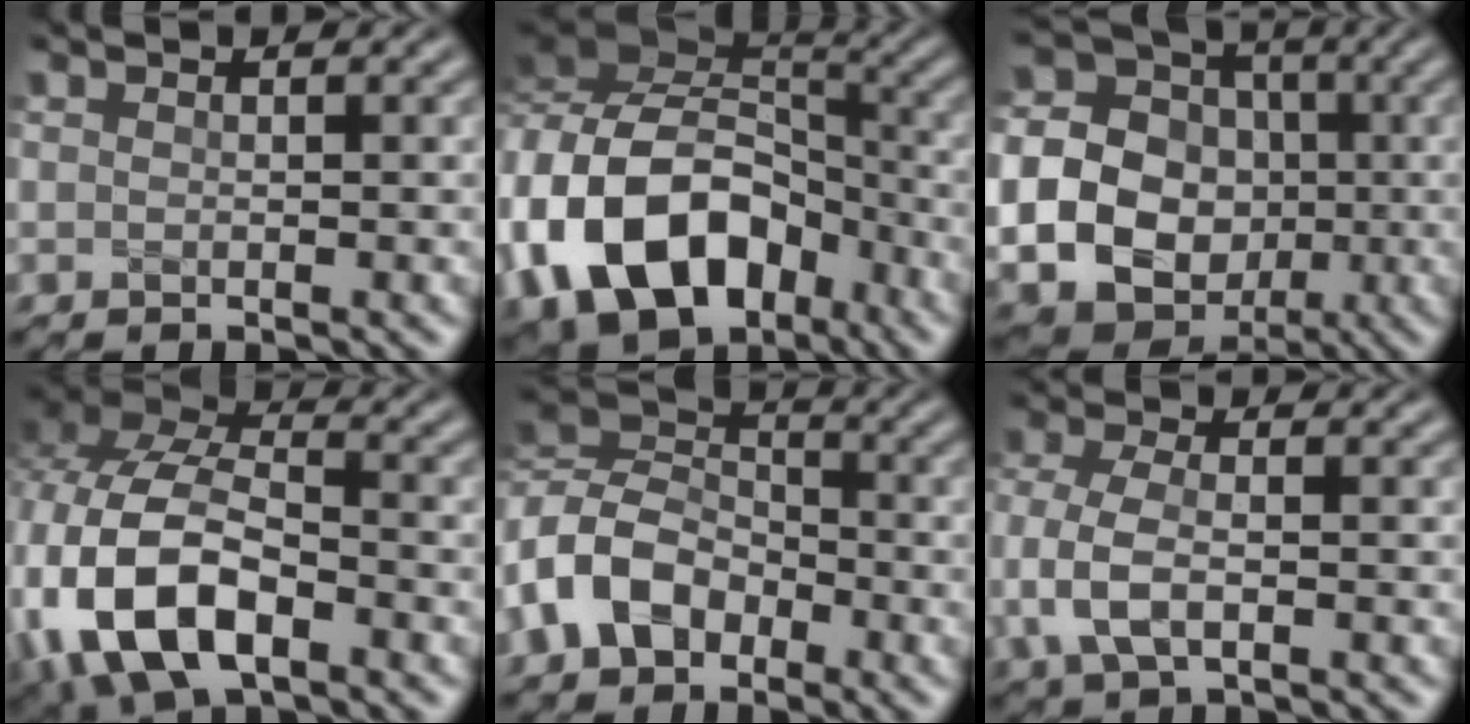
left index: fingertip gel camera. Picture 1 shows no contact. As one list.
[{"total": 13.8, "force": [-4.7, 9.5, 8.9], "torque": [-0.183, -0.012, -0.081]}, {"total": 21.6, "force": [-3.7, 20.3, 6.6], "torque": [-0.182, -0.020, -0.094]}, {"total": 12.4, "force": [-3.8, 7.2, 9.3], "torque": [-0.214, -0.016, -0.071]}, {"total": 7.1, "force": [-2.6, 5.1, 4.1], "torque": [-0.088, 0.011, -0.072]}, {"total": 4.7, "force": [-1.4, 2.6, 3.6], "torque": [-0.087, 0.001, -0.033]}]